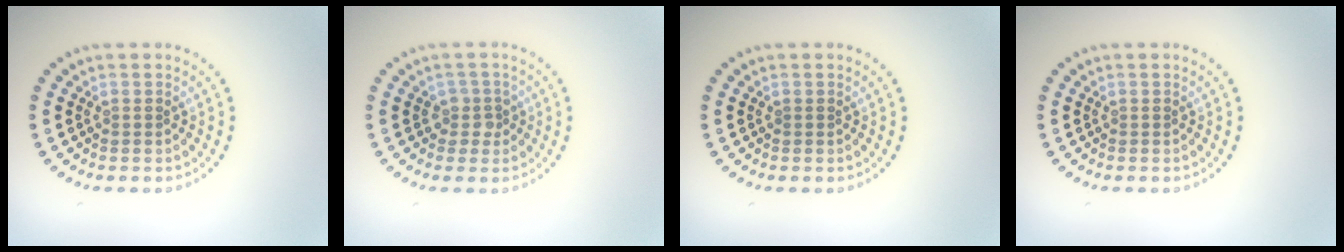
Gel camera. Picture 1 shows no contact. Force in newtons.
{"total": 1.5, "press": 1.2, "slide": 0.9}
{"total": 0.0}
{"total": 0.0}